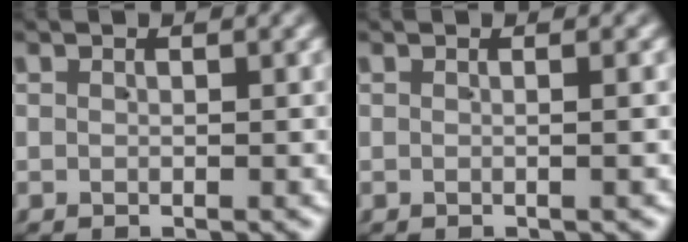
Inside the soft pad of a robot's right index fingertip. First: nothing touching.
{"total": 0.8, "force": [-0.1, -0.6, 0.5], "torque": [-0.009, 0.005, -0.004]}